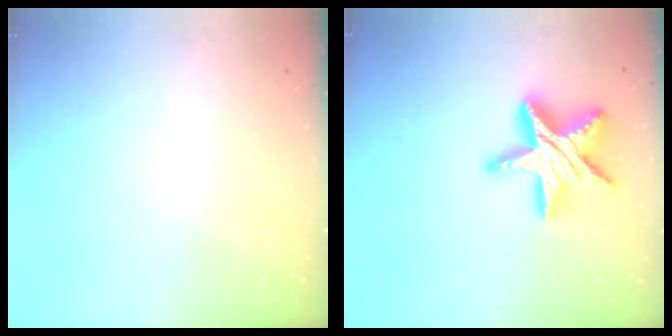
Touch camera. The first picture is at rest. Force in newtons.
{"total": 17.6, "press": 17.6, "slide": 1.2}